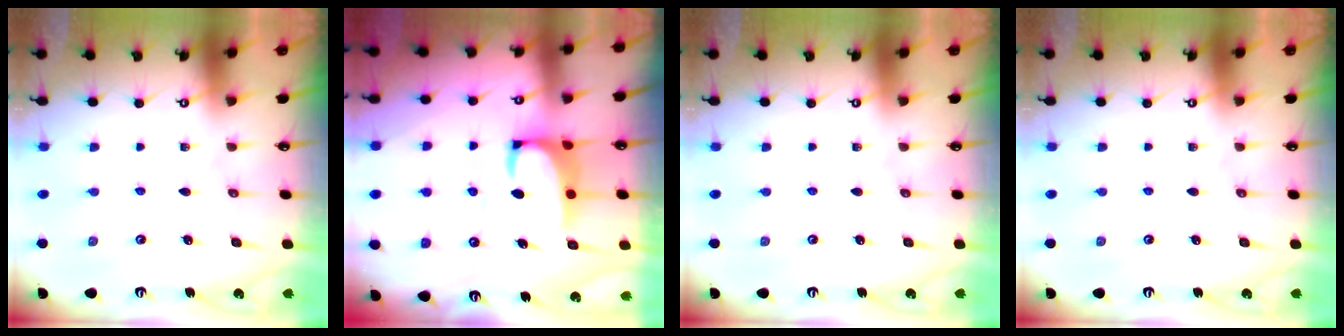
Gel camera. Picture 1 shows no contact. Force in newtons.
{"total": 2.4, "press": 2.2, "slide": 0.9}
{"total": 0.0}
{"total": 0.0}